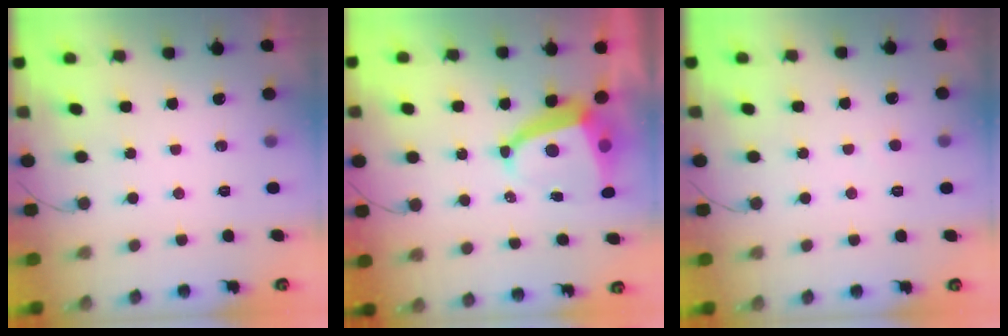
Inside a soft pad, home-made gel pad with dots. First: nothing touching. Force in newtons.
{"total": 7.9, "press": 7.8, "slide": 1.0}
{"total": 2.4, "press": 2.4, "slide": 0.2}